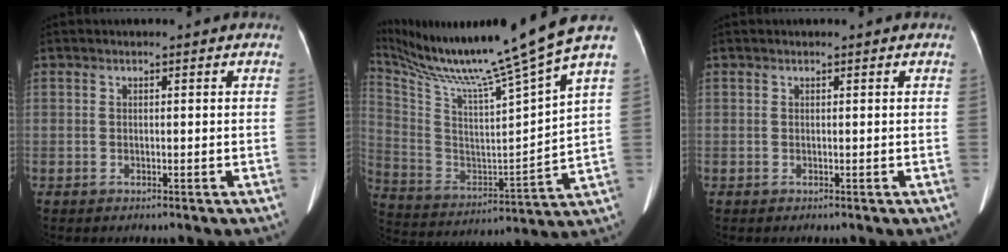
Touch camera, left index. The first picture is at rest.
{"total": 21.6, "force": [17.6, -2.3, 12.4], "torque": [-0.227, -0.050, 0.293]}
{"total": 0.0}